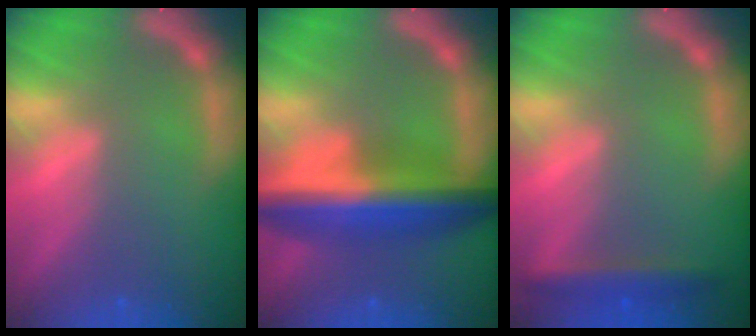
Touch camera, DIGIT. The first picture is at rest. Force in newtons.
{"total": 9.5}
{"total": 3.0}